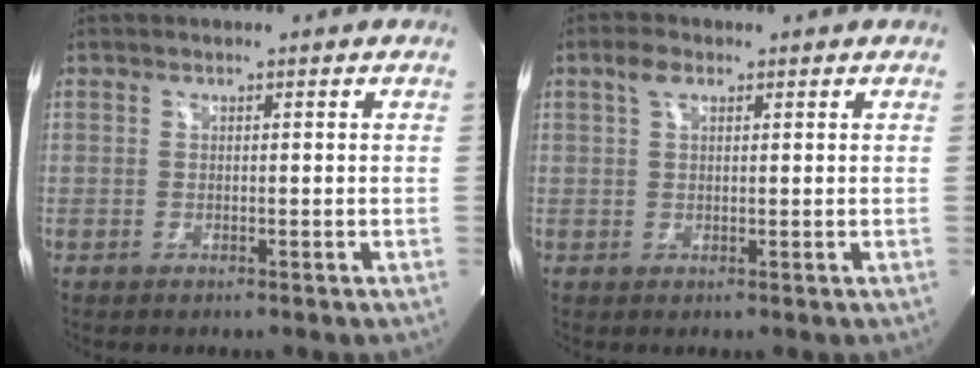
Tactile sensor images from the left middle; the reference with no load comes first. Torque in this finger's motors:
{"motor_torque": [0.11, 0.00, -0.02, 0.00]}